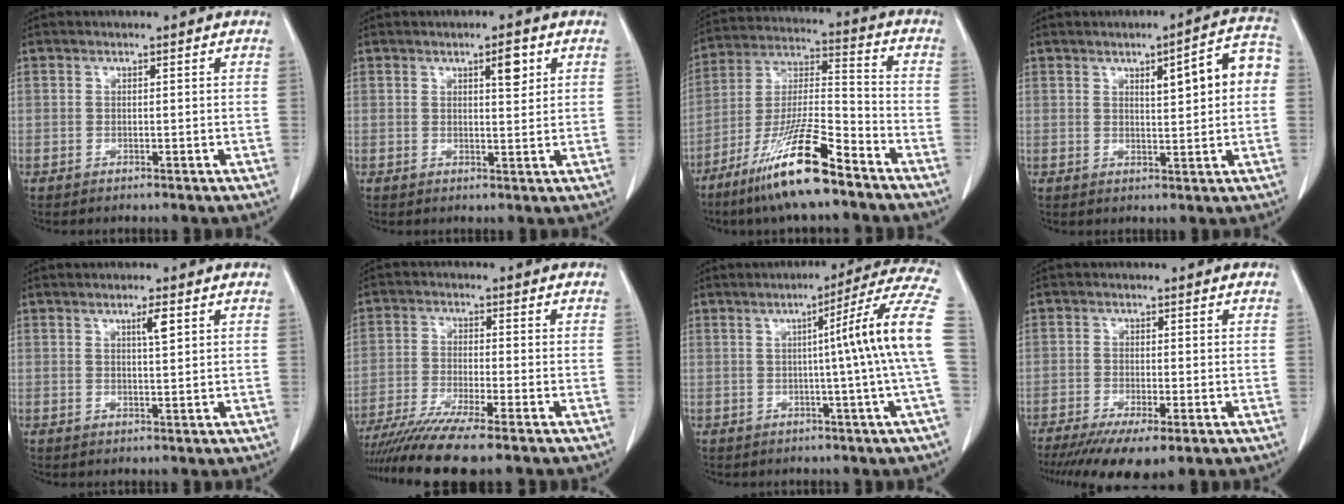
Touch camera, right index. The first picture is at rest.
{"total": 3.2, "force": [1.6, 0.7, 2.7], "torque": [-0.040, -0.004, 0.023]}
{"total": 15.2, "force": [-10.1, 1.3, 11.3], "torque": [-0.227, -0.024, -0.188]}
{"total": 8.1, "force": [1.6, 1.4, 7.8], "torque": [-0.103, 0.022, 0.021]}
{"total": 2.4, "force": [1.1, 0.1, 2.1], "torque": [-0.039, -0.002, 0.018]}
{"total": 11.2, "force": [-9.0, -0.5, 6.5], "torque": [-0.104, -0.027, -0.149]}
{"total": 13.0, "force": [0.2, -2.4, 12.8], "torque": [-0.153, 0.014, -0.006]}
{"total": 9.1, "force": [-5.9, 1.7, 6.6], "torque": [-0.105, -0.022, -0.096]}